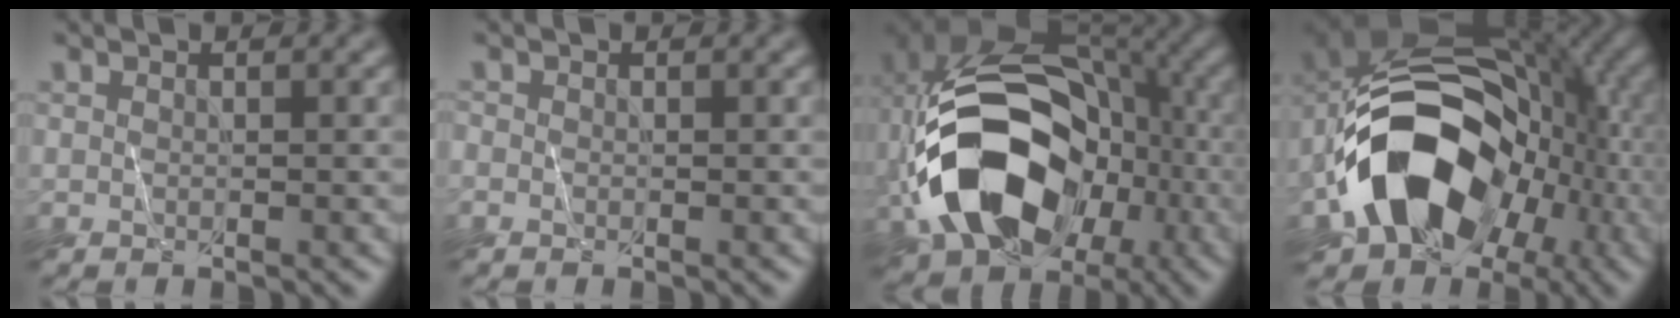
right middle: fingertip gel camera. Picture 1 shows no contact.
{"total": 0.5, "force": [-0.3, 0.3, 0.2], "torque": [-0.004, -0.001, -0.006]}
{"total": 13.8, "force": [-4.6, 9.5, 8.9], "torque": [-0.152, -0.004, -0.081]}
{"total": 14.0, "force": [-5.2, 10.1, 8.2], "torque": [-0.120, -0.010, -0.094]}